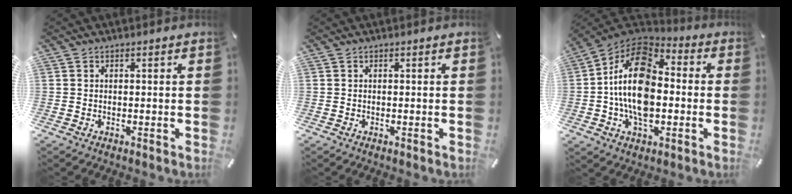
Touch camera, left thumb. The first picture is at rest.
{"total": 0.0}
{"total": 17.9, "force": [-2.2, 11.5, 13.6], "torque": [-0.281, 0.010, -0.049]}